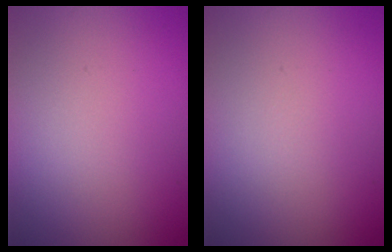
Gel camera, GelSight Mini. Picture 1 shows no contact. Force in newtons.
{"total": 0.0}